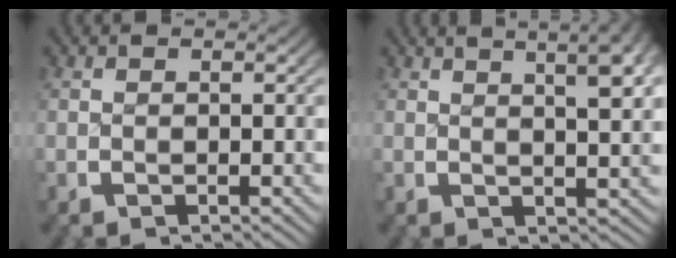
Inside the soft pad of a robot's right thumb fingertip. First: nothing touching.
{"total": 6.3, "force": [2.6, 2.3, 5.3], "torque": [-0.053, 0.012, 0.033]}